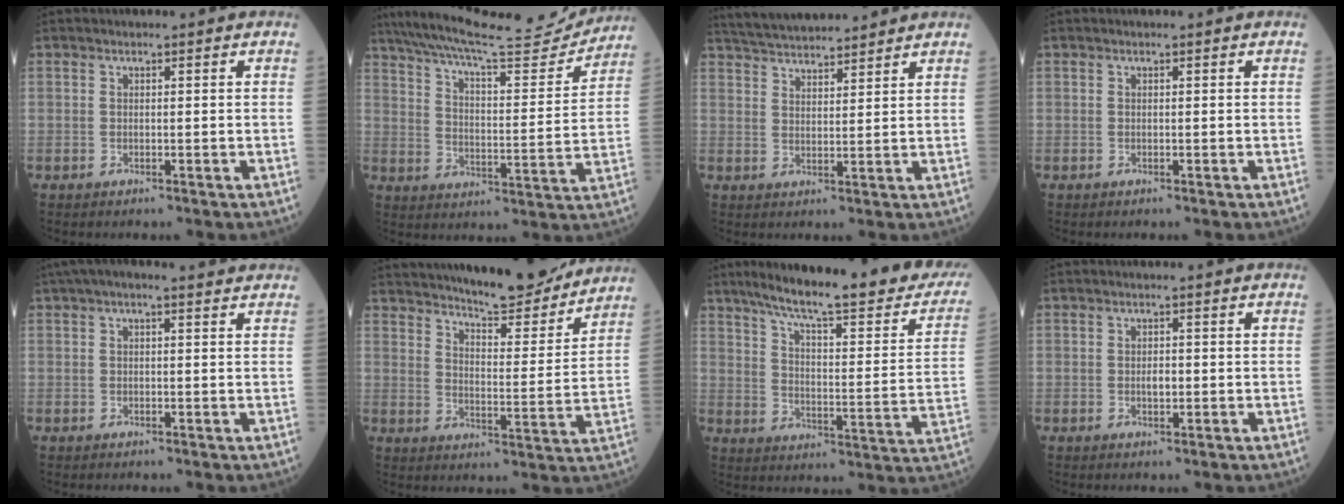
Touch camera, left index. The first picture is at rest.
{"total": 20.3, "force": [18.9, 1.8, 7.2], "torque": [-0.127, -0.019, 0.268]}
{"total": 10.6, "force": [10.0, 1.2, 3.3], "torque": [-0.065, 0.023, 0.162]}
{"total": 0.0}
{"total": 6.2, "force": [4.8, 1.3, 3.7], "torque": [-0.066, 0.040, 0.066]}
{"total": 15.8, "force": [14.4, 1.9, 6.1], "torque": [-0.089, -0.019, 0.204]}
{"total": 26.7, "force": [21.8, 3.3, 15.1], "torque": [-0.215, -0.039, 0.282]}
{"total": 1.4, "force": [-0.1, 0.7, 1.2], "torque": [-0.022, 0.000, 0.000]}